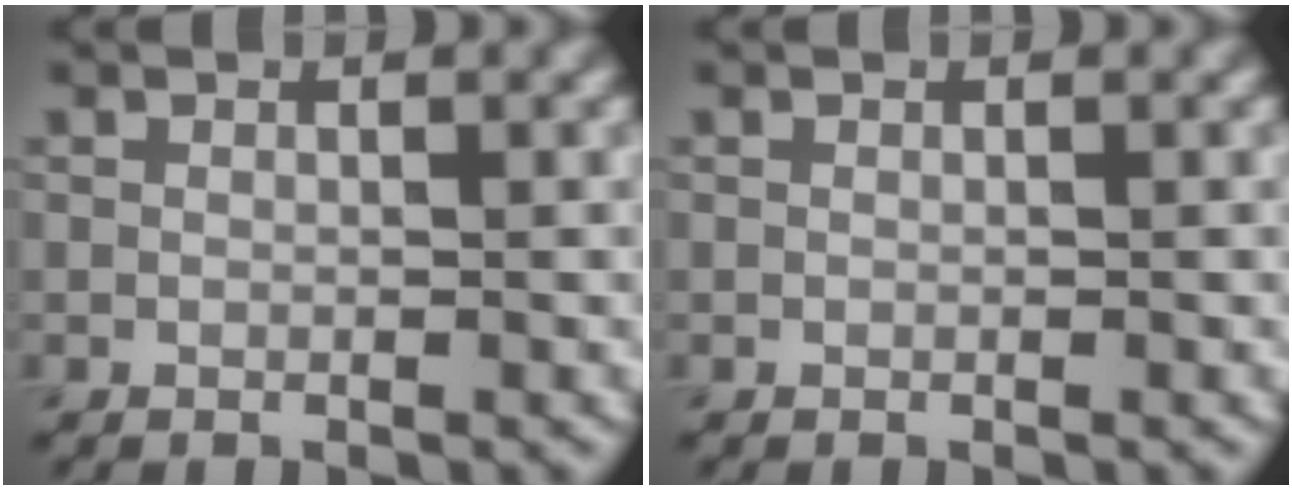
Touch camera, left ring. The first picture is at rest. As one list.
[{"total": 0.0}]